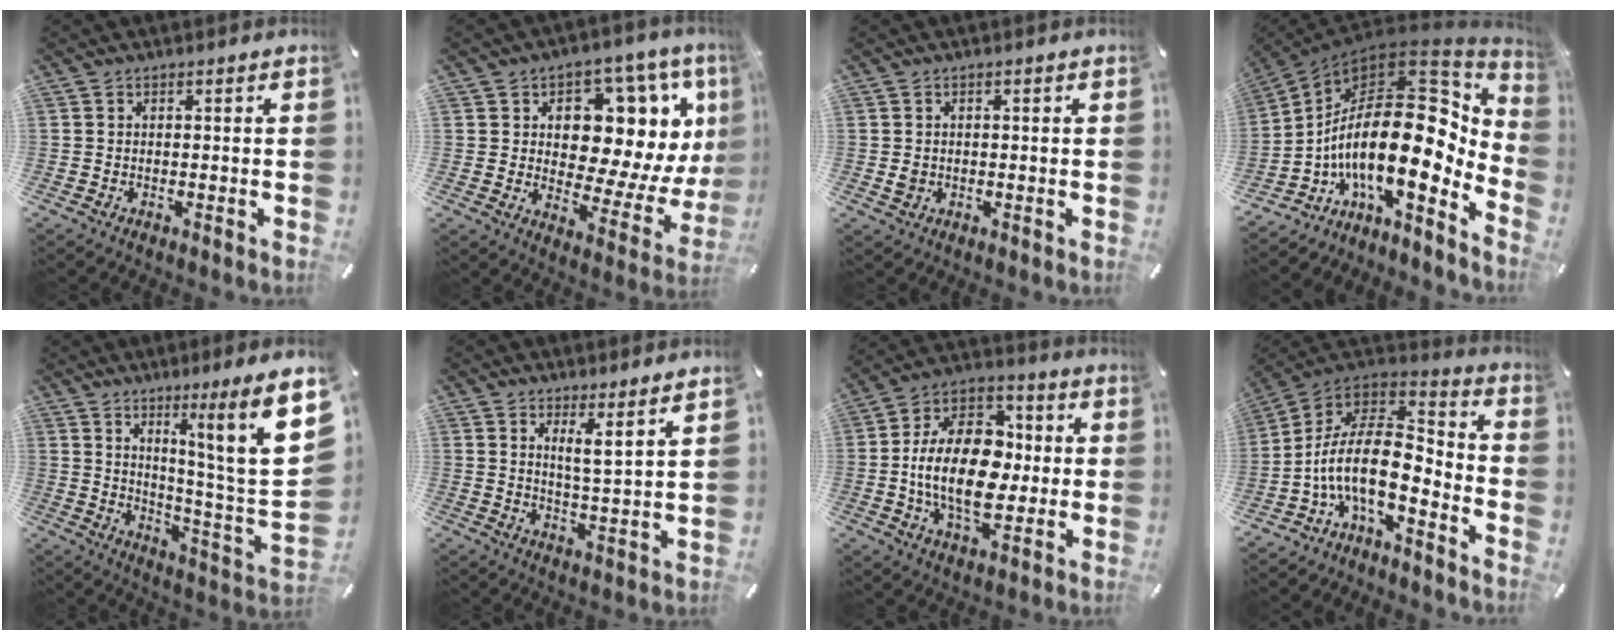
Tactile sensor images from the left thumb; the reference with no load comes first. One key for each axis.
{"total": 14.6, "fx": 6.7, "fy": 8.9, "fz": 9.5, "tx": -0.119, "ty": -0.065, "tz": 0.111}
{"total": 1.6, "fx": 0.0, "fy": 1.5, "fz": 0.6, "tx": -0.004, "ty": 0.002, "tz": -0.003}
{"total": 26.3, "fx": 1.2, "fy": 12.7, "fz": 23.0, "tx": -0.406, "ty": -0.067, "tz": 0.021}
{"total": 16.8, "fx": 8.4, "fy": 0.3, "fz": 14.6, "tx": -0.222, "ty": -0.076, "tz": 0.110}
{"total": 5.5, "fx": 4.3, "fy": -0.5, "fz": 3.4, "tx": -0.065, "ty": -0.035, "tz": 0.069}
{"total": 18.5, "fx": -2.0, "fy": 12.1, "fz": 13.8, "tx": -0.280, "ty": 0.005, "tz": -0.043}
{"total": 16.6, "fx": -5.4, "fy": 8.0, "fz": 13.5, "tx": -0.292, "ty": 0.000, "tz": -0.095}